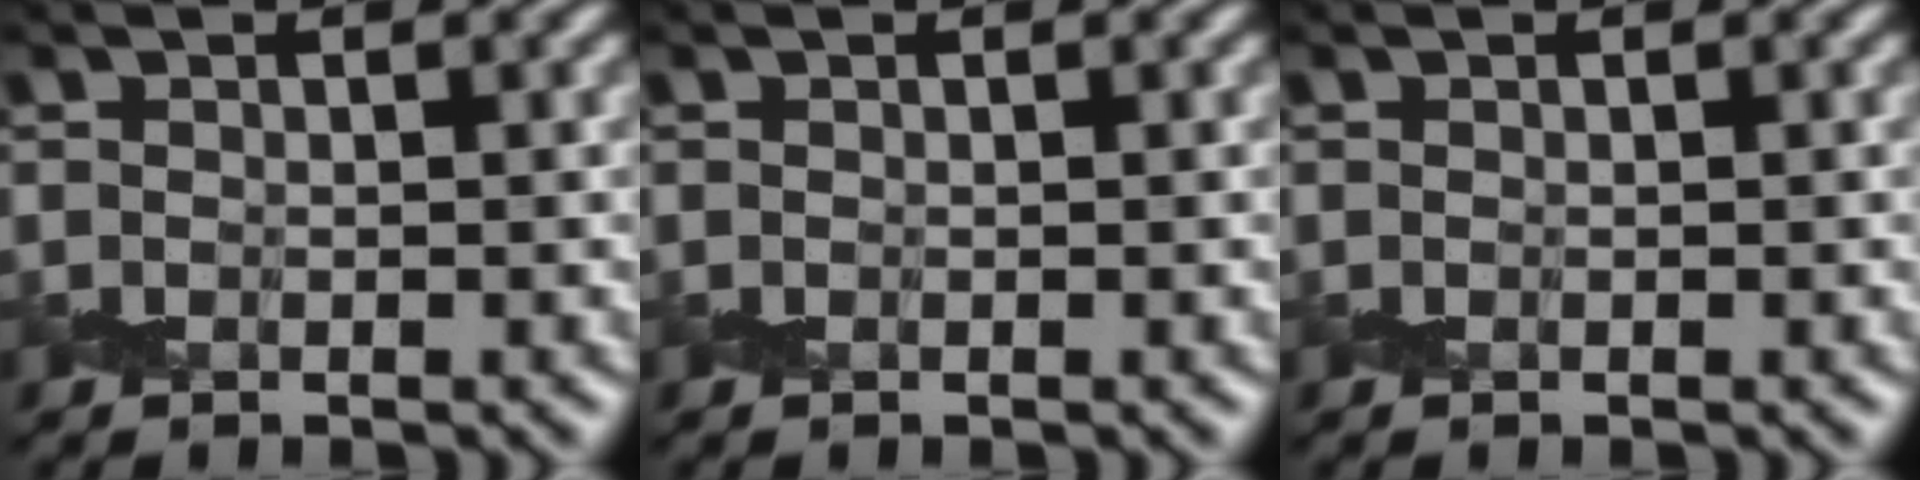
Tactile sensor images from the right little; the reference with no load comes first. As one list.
[{"total": 0.0}, {"total": 0.0}]